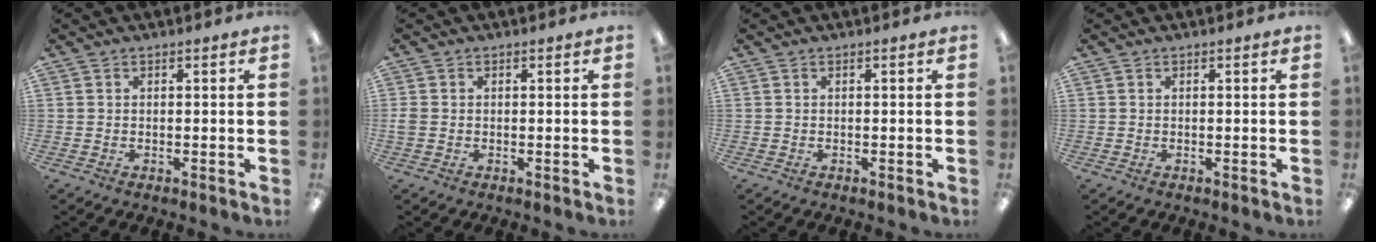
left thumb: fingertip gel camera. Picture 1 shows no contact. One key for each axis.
{"total": 1.6, "fx": -0.2, "fy": 1.2, "fz": 0.9, "tx": -0.015, "ty": 0.004, "tz": -0.004}
{"total": 0.0}
{"total": 0.0}